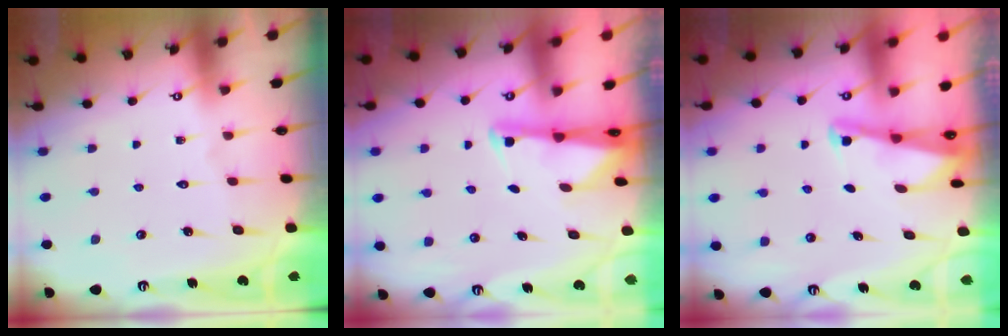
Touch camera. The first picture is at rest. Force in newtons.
{"total": 1.9, "press": 1.9, "slide": 0.3}
{"total": 1.9, "press": 1.9, "slide": 0.4}